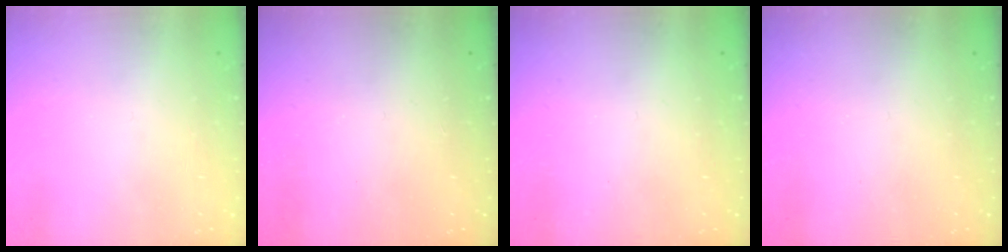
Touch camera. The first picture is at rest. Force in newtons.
{"total": 1.7, "press": 1.7, "slide": 0.2}
{"total": 0.0}
{"total": 0.0}